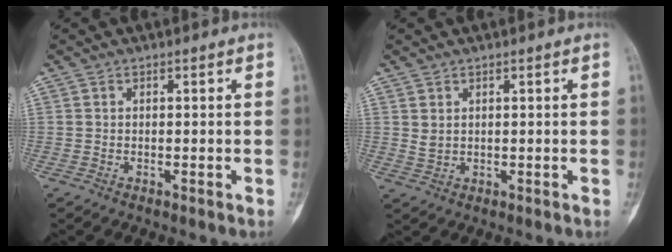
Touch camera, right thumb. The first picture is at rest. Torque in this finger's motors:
{"motor_torque": [0.00, 0.00, 0.07, -0.07, -0.01]}